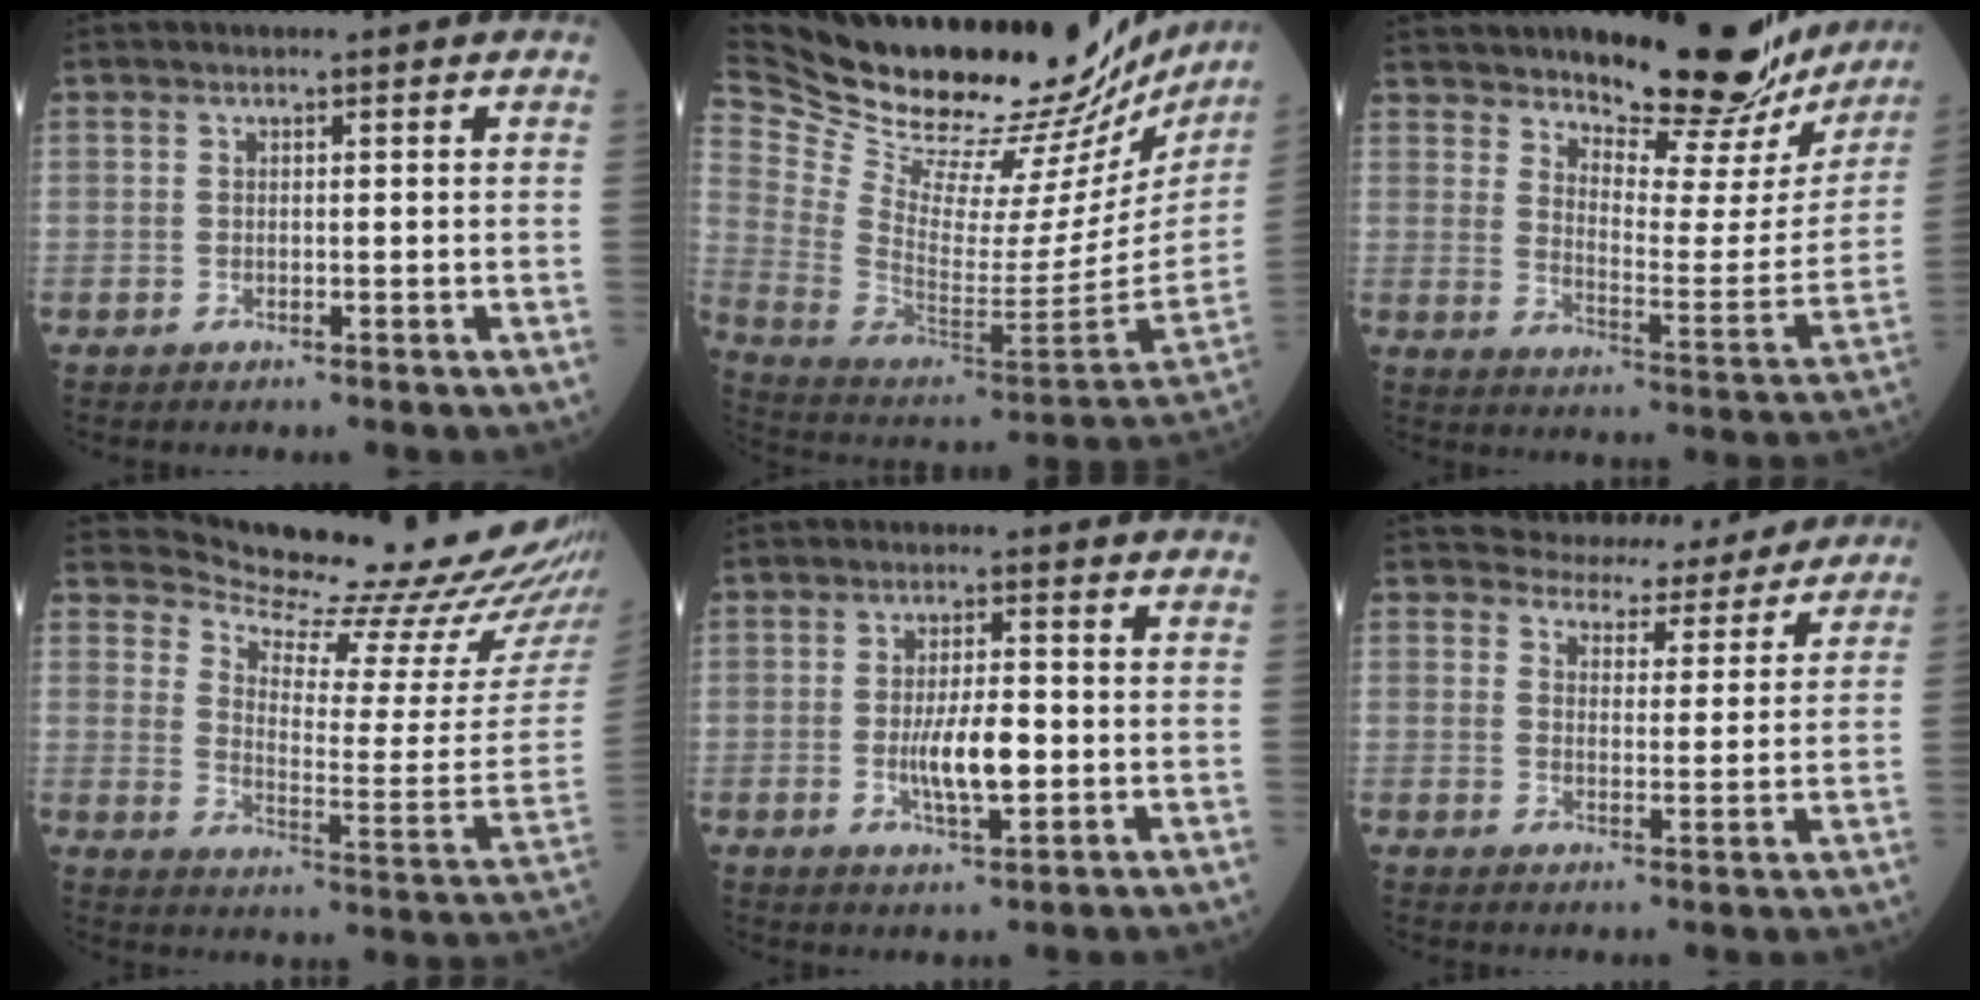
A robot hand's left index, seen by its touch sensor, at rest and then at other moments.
{"total": 39.0, "force": [33.3, 8.7, 18.2], "torque": [-0.329, -0.086, 0.469]}
{"total": 20.5, "force": [18.1, 4.8, 8.4], "torque": [-0.109, -0.062, 0.236]}
{"total": 18.6, "force": [18.2, -1.0, 3.9], "torque": [-0.075, -0.123, 0.235]}
{"total": 6.3, "force": [-0.9, 1.7, 6.0], "torque": [-0.117, -0.005, -0.015]}
{"total": 10.7, "force": [10.2, 3.0, 1.1], "torque": [-0.001, 0.003, 0.122]}